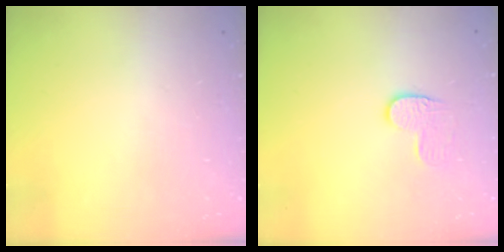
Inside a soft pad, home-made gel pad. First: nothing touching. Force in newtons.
{"total": 7.0, "press": 6.9, "slide": 0.6}